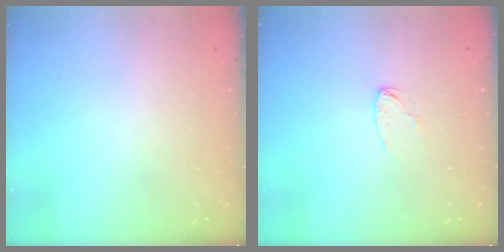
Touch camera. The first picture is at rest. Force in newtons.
{"total": 2.6, "press": 2.6, "slide": 0.2}